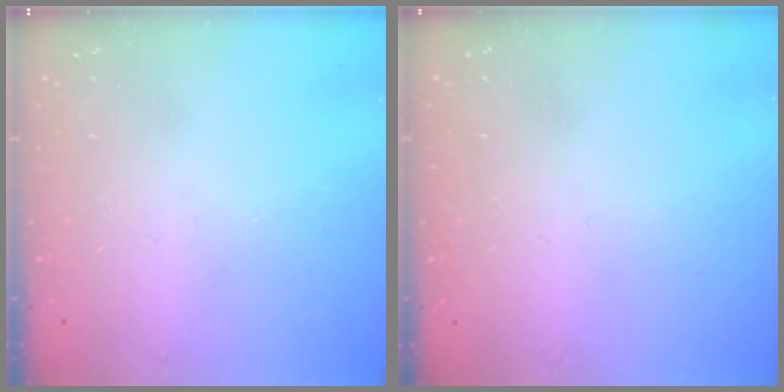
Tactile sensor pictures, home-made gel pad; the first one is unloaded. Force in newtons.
{"total": 1.6, "press": 1.5, "slide": 0.1}